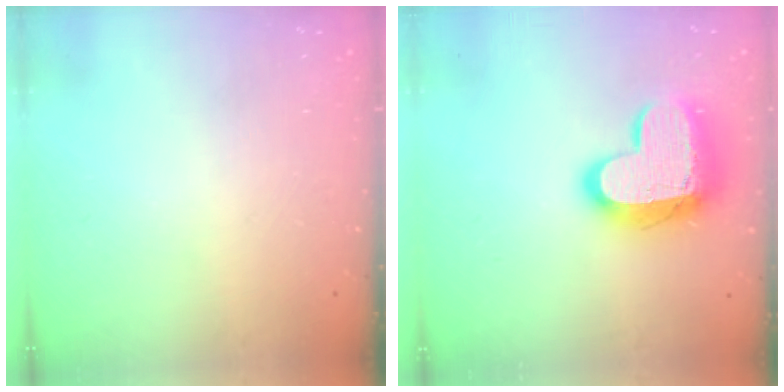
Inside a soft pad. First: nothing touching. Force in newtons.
{"total": 15.7, "press": 15.7, "slide": 1.2}